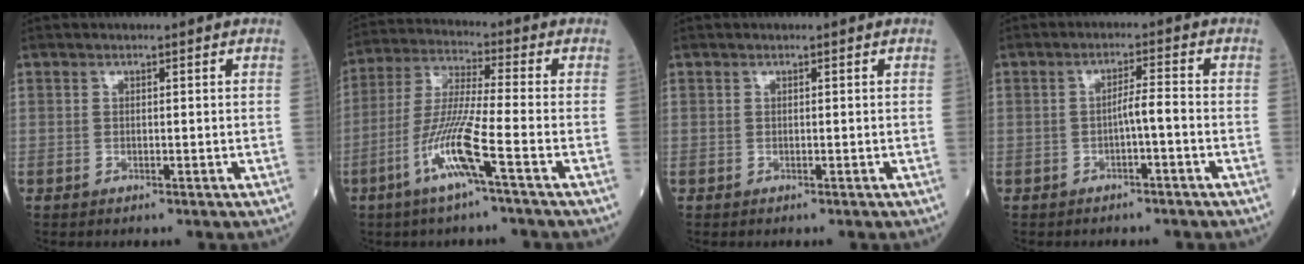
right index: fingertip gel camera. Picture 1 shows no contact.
{"total": 10.1, "force": [-4.7, -0.8, 8.9], "torque": [-0.181, -0.006, -0.096]}
{"total": 0.0}
{"total": 2.7, "force": [-1.1, 0.0, 2.5], "torque": [-0.040, 0.005, -0.018]}